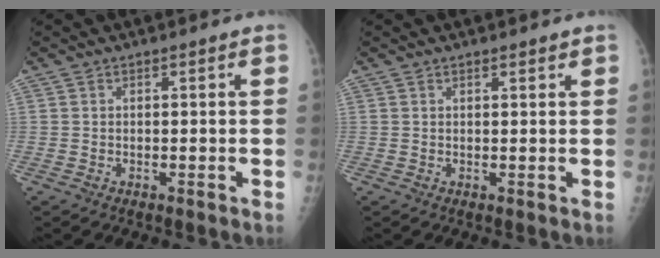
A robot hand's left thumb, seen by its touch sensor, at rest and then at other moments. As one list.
[{"total": 1.0, "force": [0.8, 0.4, 0.5], "torque": [-0.006, -0.004, 0.011]}]